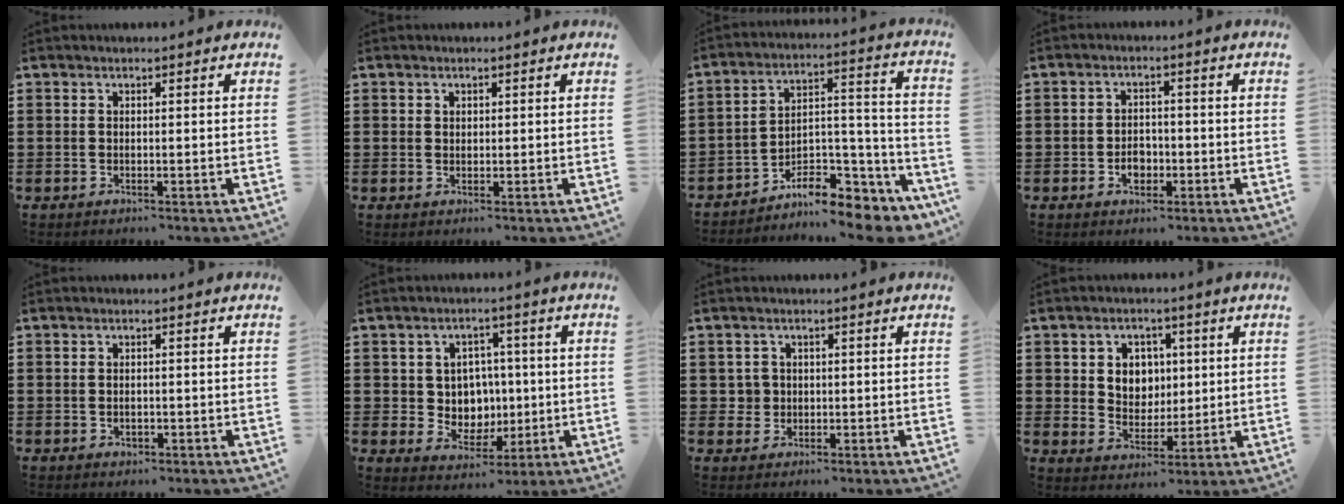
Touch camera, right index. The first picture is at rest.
{"total": 0.9, "force": [0.5, 0.7, 0.2], "torque": [-0.006, 0.002, 0.011]}
{"total": 8.8, "force": [-7.4, 3.6, 3.1], "torque": [-0.038, 0.027, -0.135]}
{"total": 3.4, "force": [-1.3, 2.4, 2.1], "torque": [-0.033, 0.000, -0.026]}
{"total": 1.0, "force": [-0.3, 0.7, 0.7], "torque": [-0.015, 0.002, -0.007]}
{"total": 5.7, "force": [0.7, 5.4, 1.8], "torque": [-0.043, 0.006, 0.012]}
{"total": 2.5, "force": [-0.1, 2.4, 0.4], "torque": [-0.020, 0.010, -0.005]}
{"total": 5.3, "force": [1.4, 4.8, 1.7], "torque": [-0.041, 0.011, 0.019]}